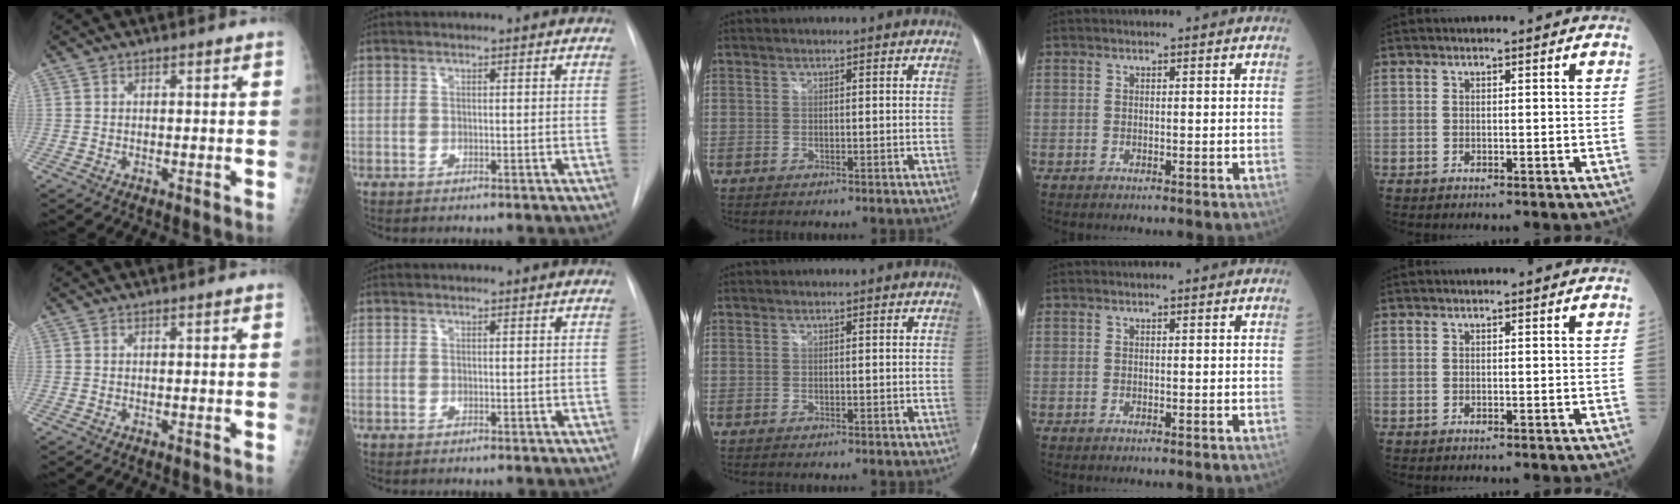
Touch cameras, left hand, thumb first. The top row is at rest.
{}